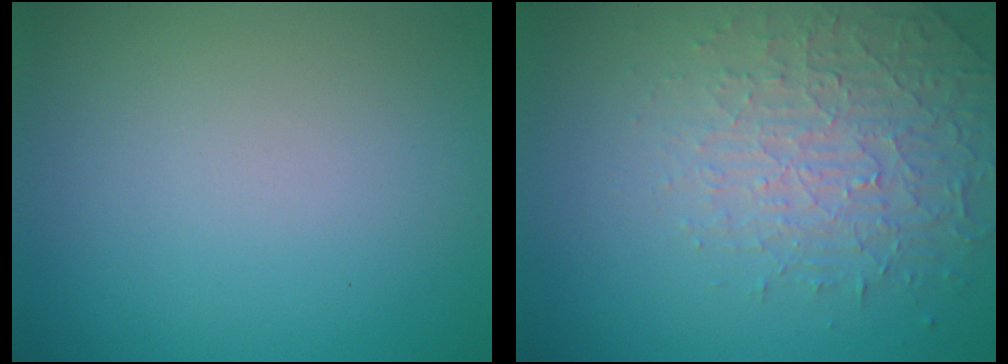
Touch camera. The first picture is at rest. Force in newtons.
{"total": 4.5, "press": 3.3, "slide": 3.1}